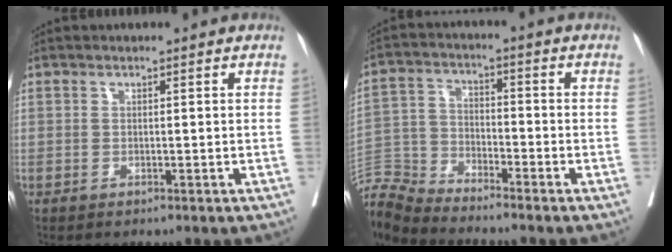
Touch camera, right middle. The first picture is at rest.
{"total": 9.2, "force": [-9.1, -0.8, 1.0], "torque": [-0.030, 0.005, -0.181]}